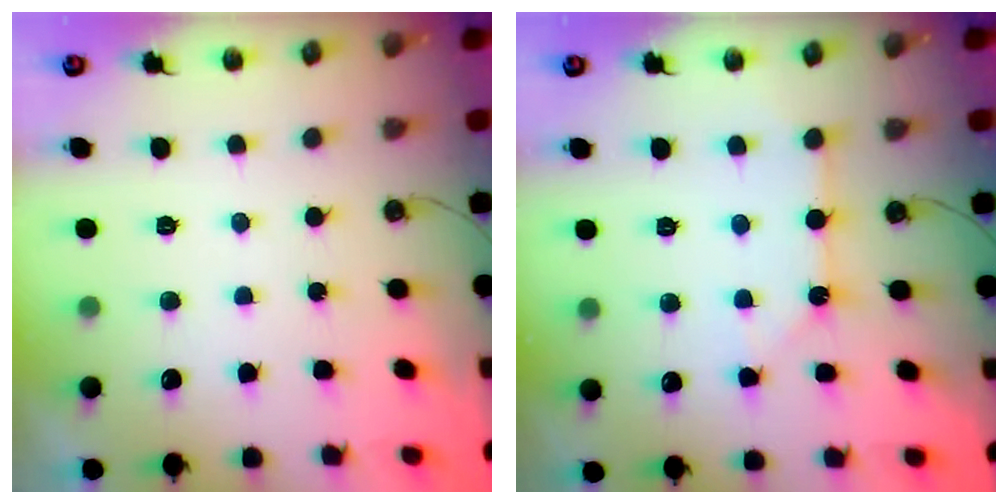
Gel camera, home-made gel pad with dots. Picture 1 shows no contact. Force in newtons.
{"total": 2.7, "press": 2.6, "slide": 0.3}